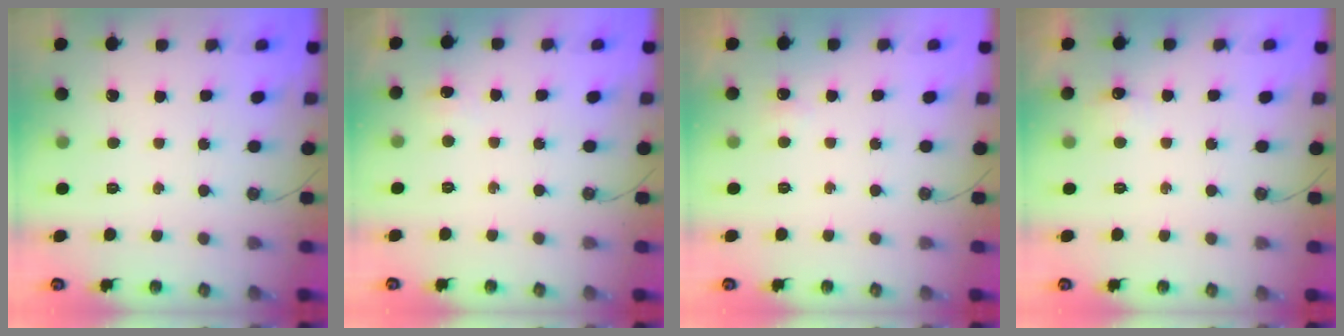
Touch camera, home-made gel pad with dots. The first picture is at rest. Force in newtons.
{"total": 2.3, "press": 2.0, "slide": 1.0}
{"total": 2.8, "press": 2.7, "slide": 0.6}
{"total": 4.3, "press": 4.2, "slide": 1.1}